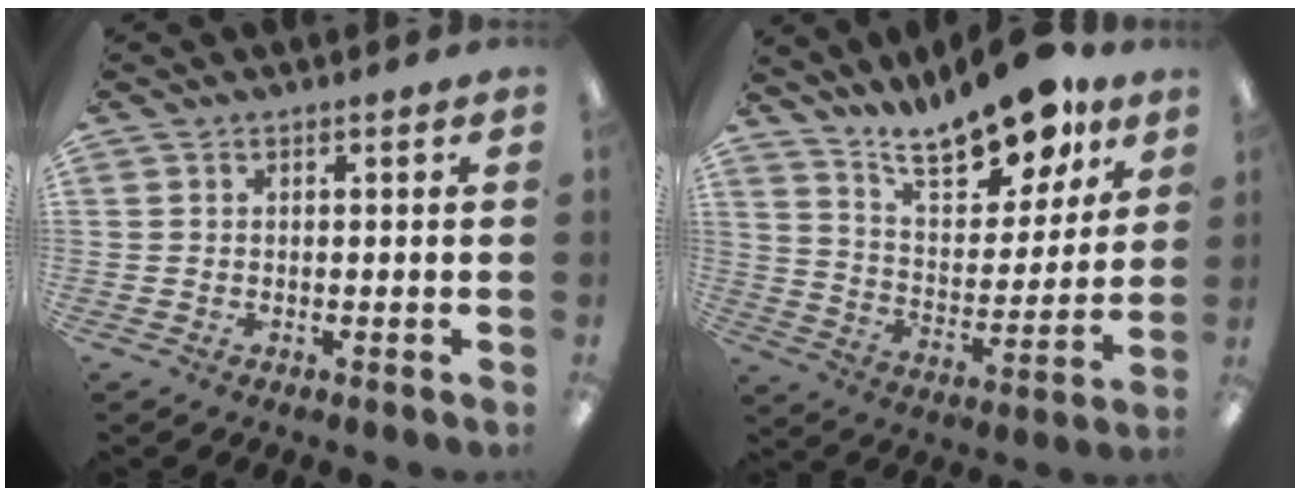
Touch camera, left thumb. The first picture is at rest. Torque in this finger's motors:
{"motor_torque": [0.15, 0.06, 1.45, -1.32, 0.13]}